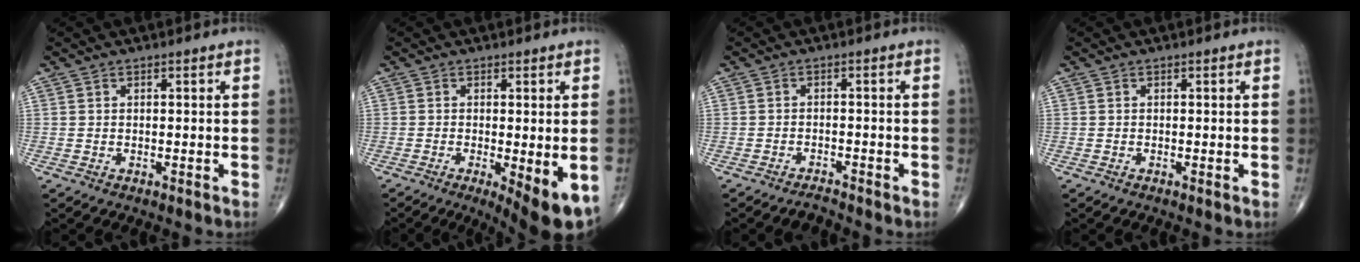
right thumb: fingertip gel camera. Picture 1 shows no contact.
{"total": 9.3, "force": [-3.5, 2.4, 8.3], "torque": [-0.108, -0.022, -0.051]}
{"total": 1.7, "force": [-1.7, 0.3, 0.1], "torque": [-0.005, 0.006, -0.031]}
{"total": 0.0}